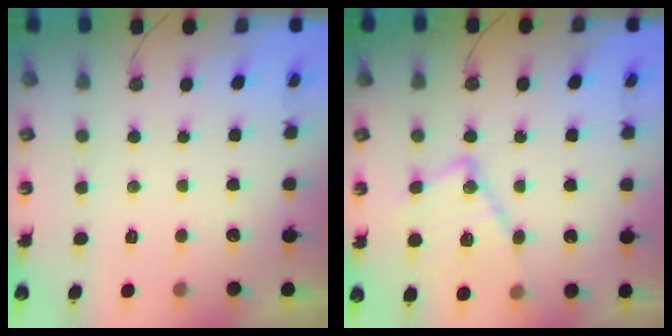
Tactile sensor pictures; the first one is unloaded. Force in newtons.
{"total": 16.2, "press": 16.2, "slide": 1.1}